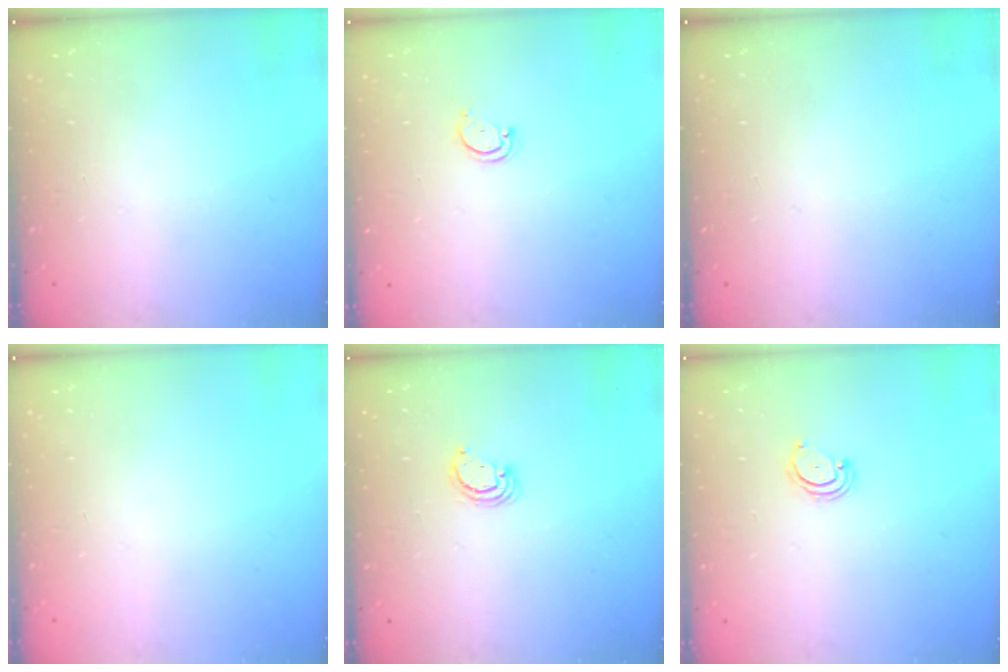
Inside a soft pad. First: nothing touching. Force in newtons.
{"total": 2.8, "press": 2.7, "slide": 0.3}
{"total": 0.0}
{"total": 0.0}
{"total": 2.6, "press": 2.6, "slide": 0.3}
{"total": 2.8, "press": 2.8, "slide": 0.3}